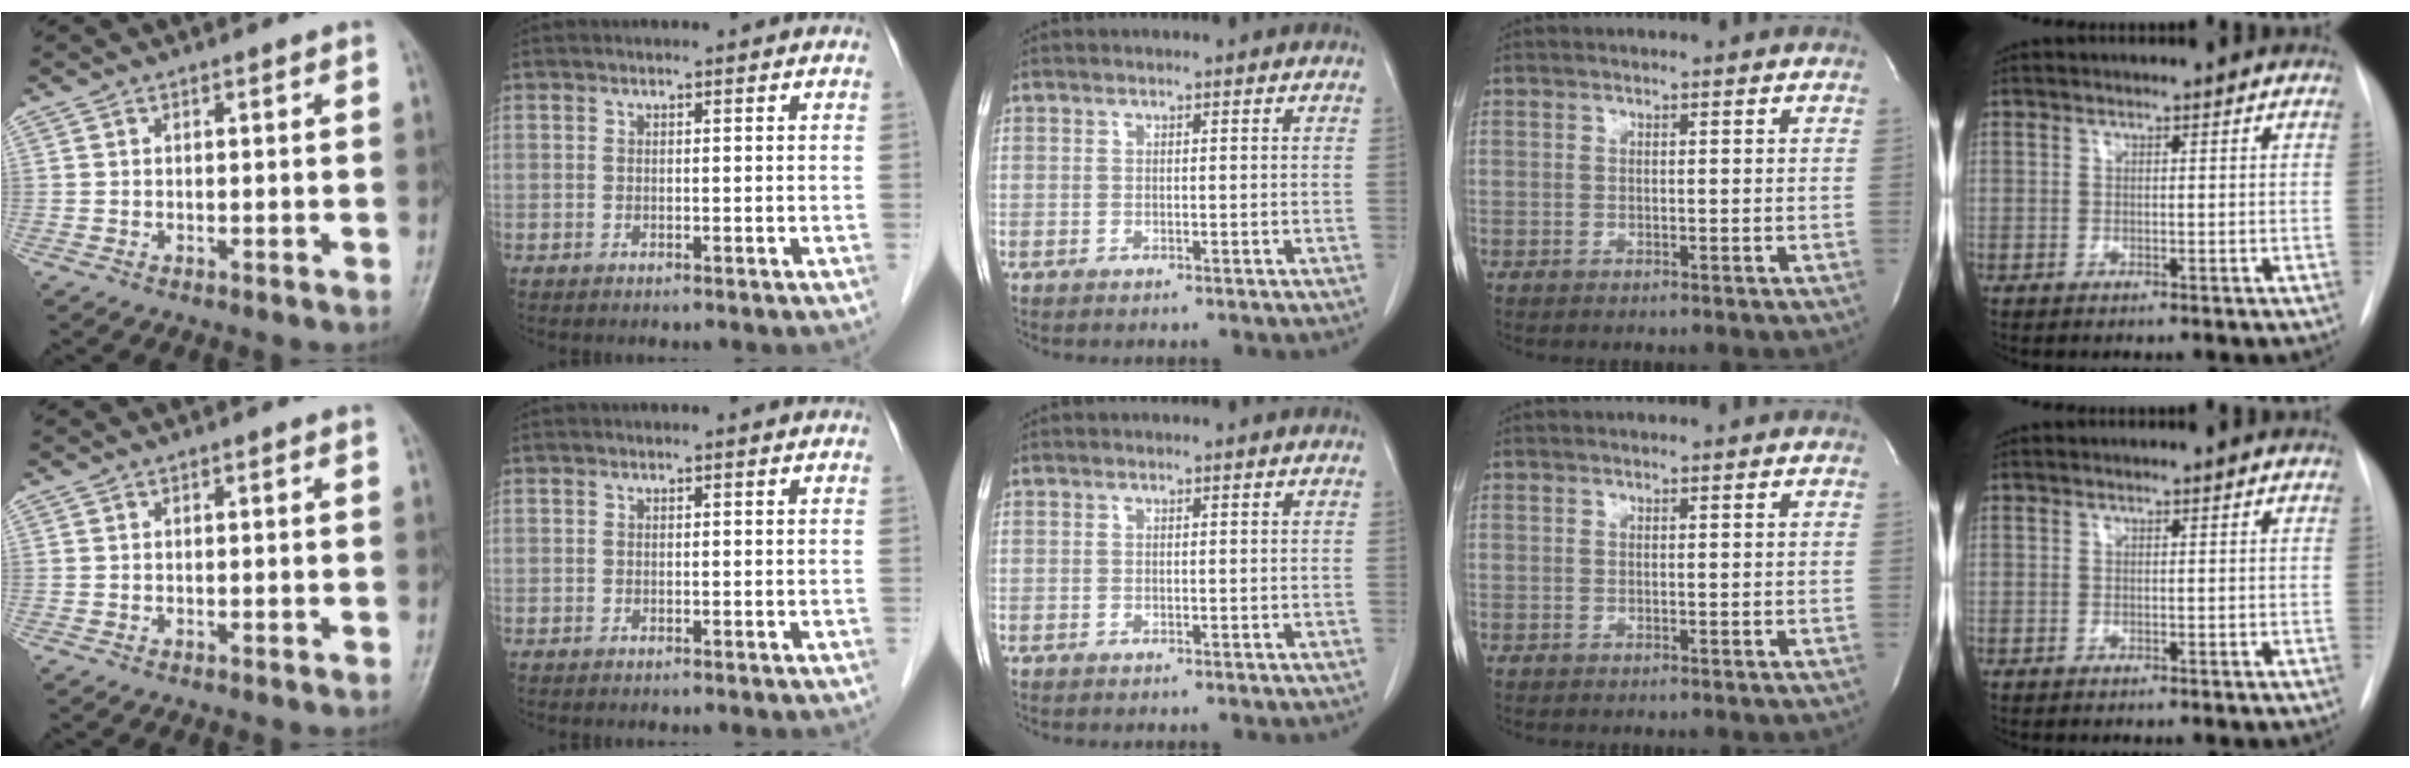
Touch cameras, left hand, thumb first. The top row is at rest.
{}